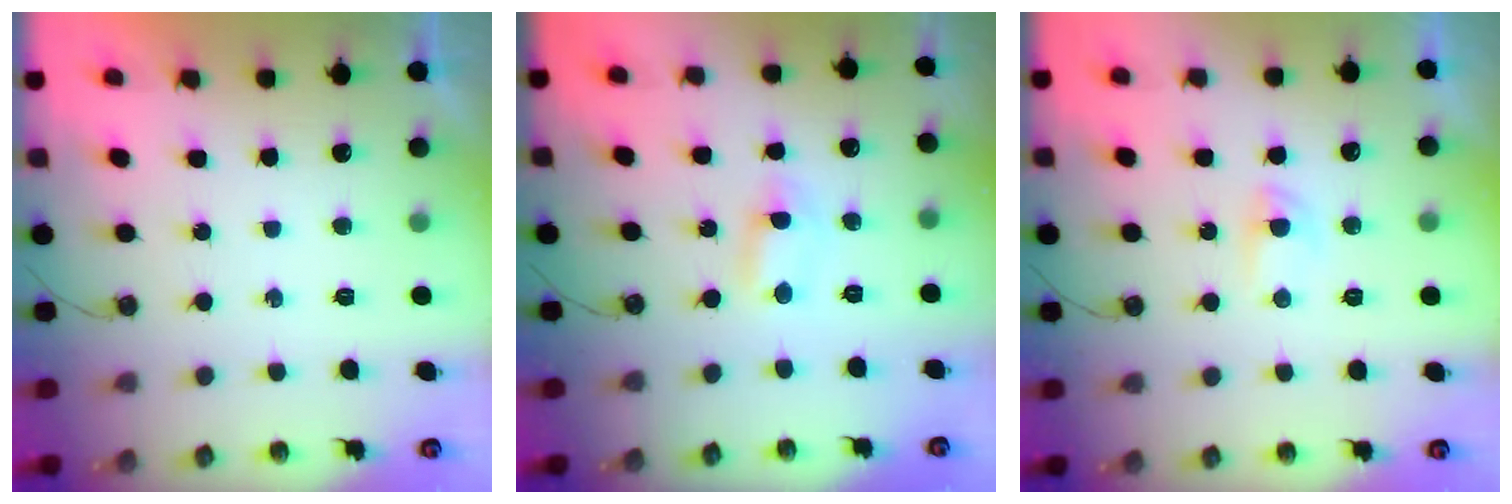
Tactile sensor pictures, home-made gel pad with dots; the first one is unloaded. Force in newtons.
{"total": 1.1, "press": 0.9, "slide": 0.7}
{"total": 3.7, "press": 3.7, "slide": 0.6}